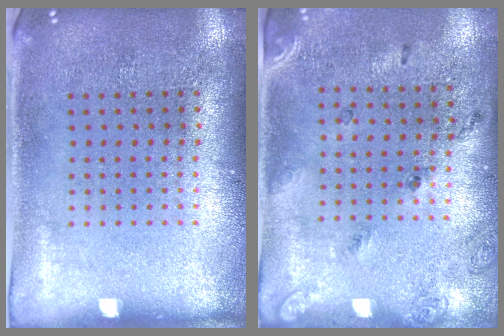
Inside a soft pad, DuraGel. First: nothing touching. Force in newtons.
{"total": 1.7, "press": 1.1, "slide": 1.3}